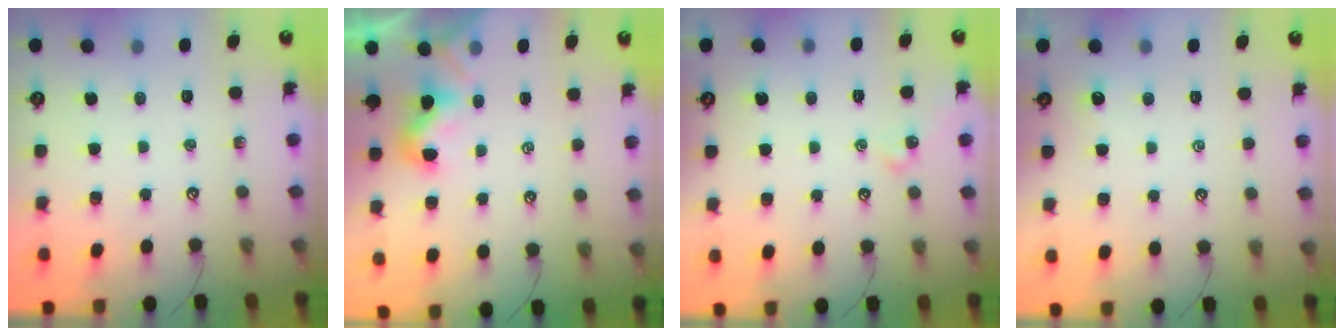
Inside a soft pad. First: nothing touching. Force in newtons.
{"total": 0.0}
{"total": 2.6, "press": 2.6, "slide": 0.6}
{"total": 2.1, "press": 2.1, "slide": 0.3}